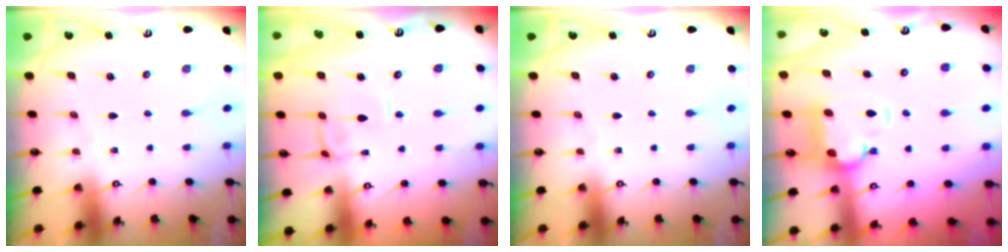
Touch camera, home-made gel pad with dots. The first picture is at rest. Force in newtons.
{"total": 0.0}
{"total": 0.0}
{"total": 2.8, "press": 2.5, "slide": 1.4}